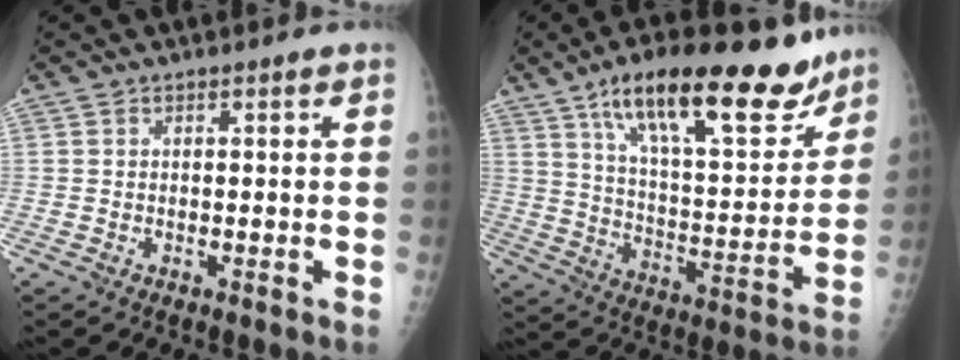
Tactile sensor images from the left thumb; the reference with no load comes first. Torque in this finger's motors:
{"motor_torque": [0.50, 0.33, 1.52, -1.25, 0.21]}